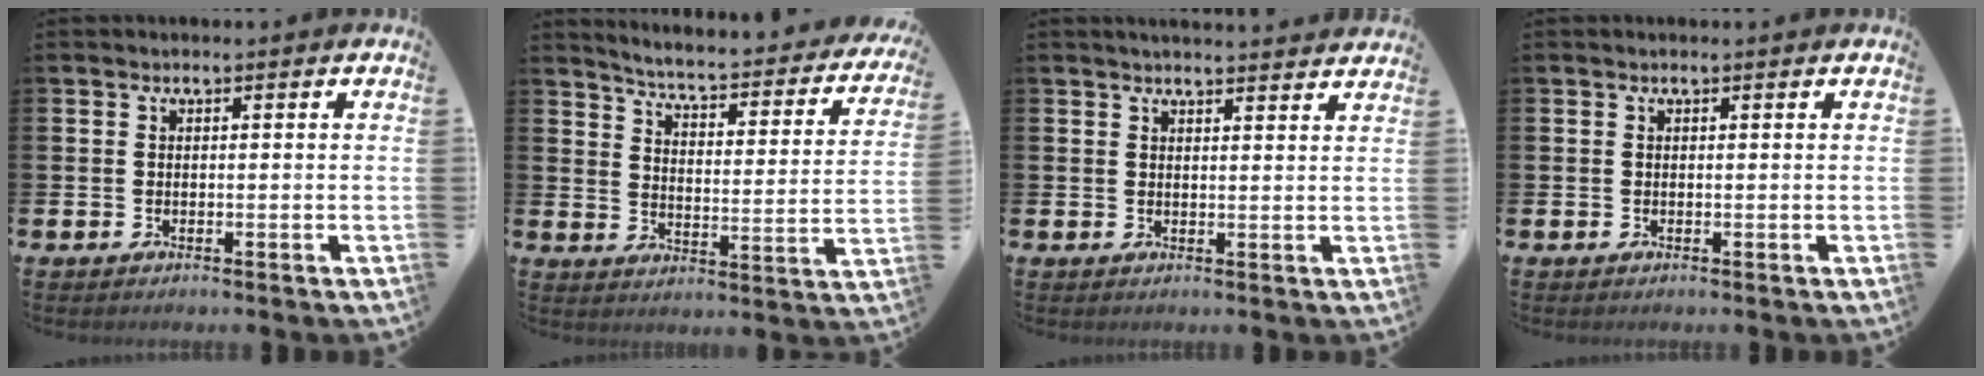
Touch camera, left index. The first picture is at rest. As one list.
[{"total": 4.2, "force": [3.9, 0.2, 1.3], "torque": [-0.048, -0.039, 0.056]}, {"total": 2.8, "force": [2.8, -0.2, -0.1], "torque": [0.000, -0.017, 0.049]}, {"total": 0.0}]